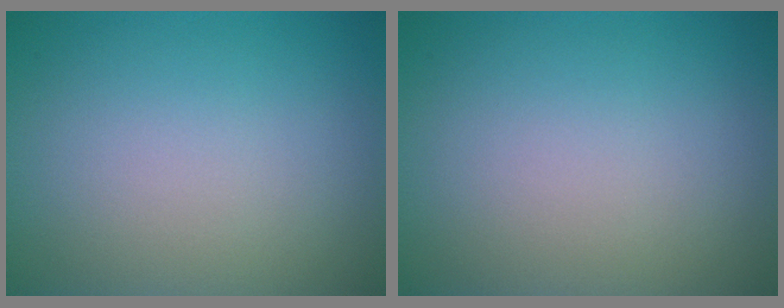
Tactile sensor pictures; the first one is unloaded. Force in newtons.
{"total": 0.0}